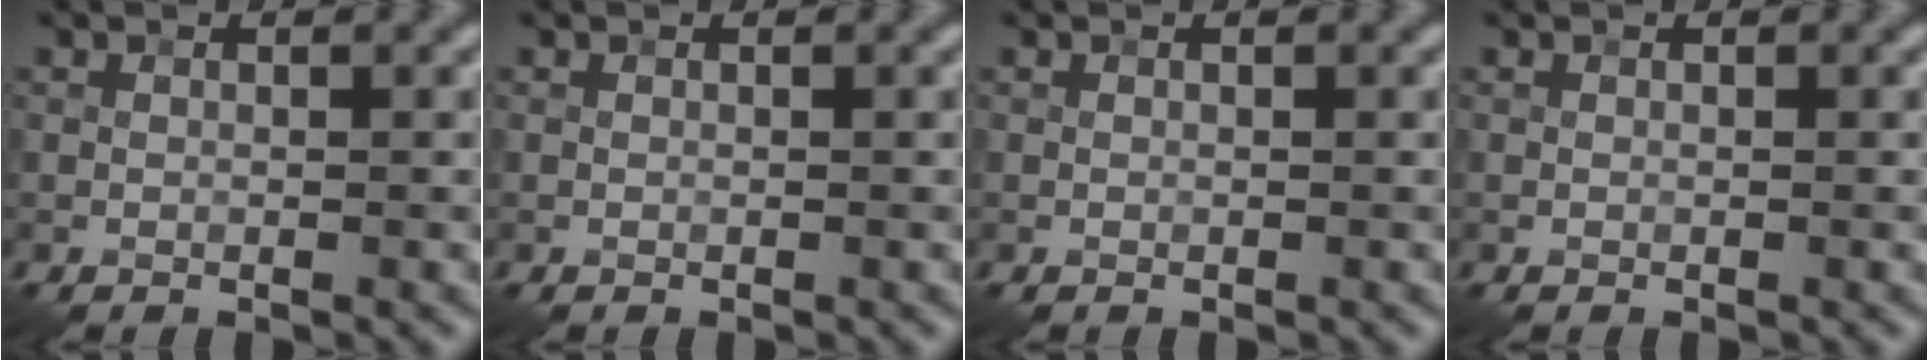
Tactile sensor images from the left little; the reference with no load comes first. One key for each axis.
{"total": 0.0}
{"total": 0.0}
{"total": 0.0}